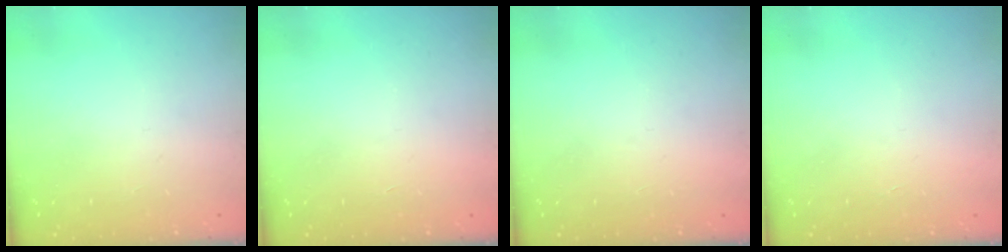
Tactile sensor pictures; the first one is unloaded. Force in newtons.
{"total": 1.5, "press": 1.5, "slide": 0.1}
{"total": 1.5, "press": 1.5, "slide": 0.1}
{"total": 1.6, "press": 1.5, "slide": 0.1}